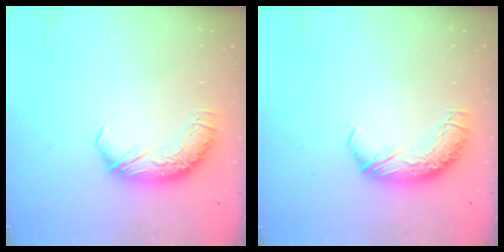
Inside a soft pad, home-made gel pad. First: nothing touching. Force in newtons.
{"total": 0.0}